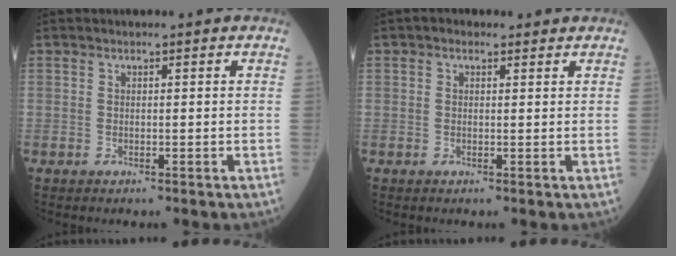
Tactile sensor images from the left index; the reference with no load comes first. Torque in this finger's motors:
{"motor_torque": [0.09, -0.08, -0.41, 0.02]}